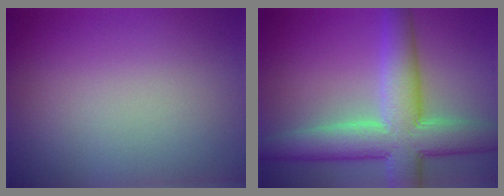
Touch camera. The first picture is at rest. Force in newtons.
{"total": 8.7, "press": 8.7, "slide": 0.5}